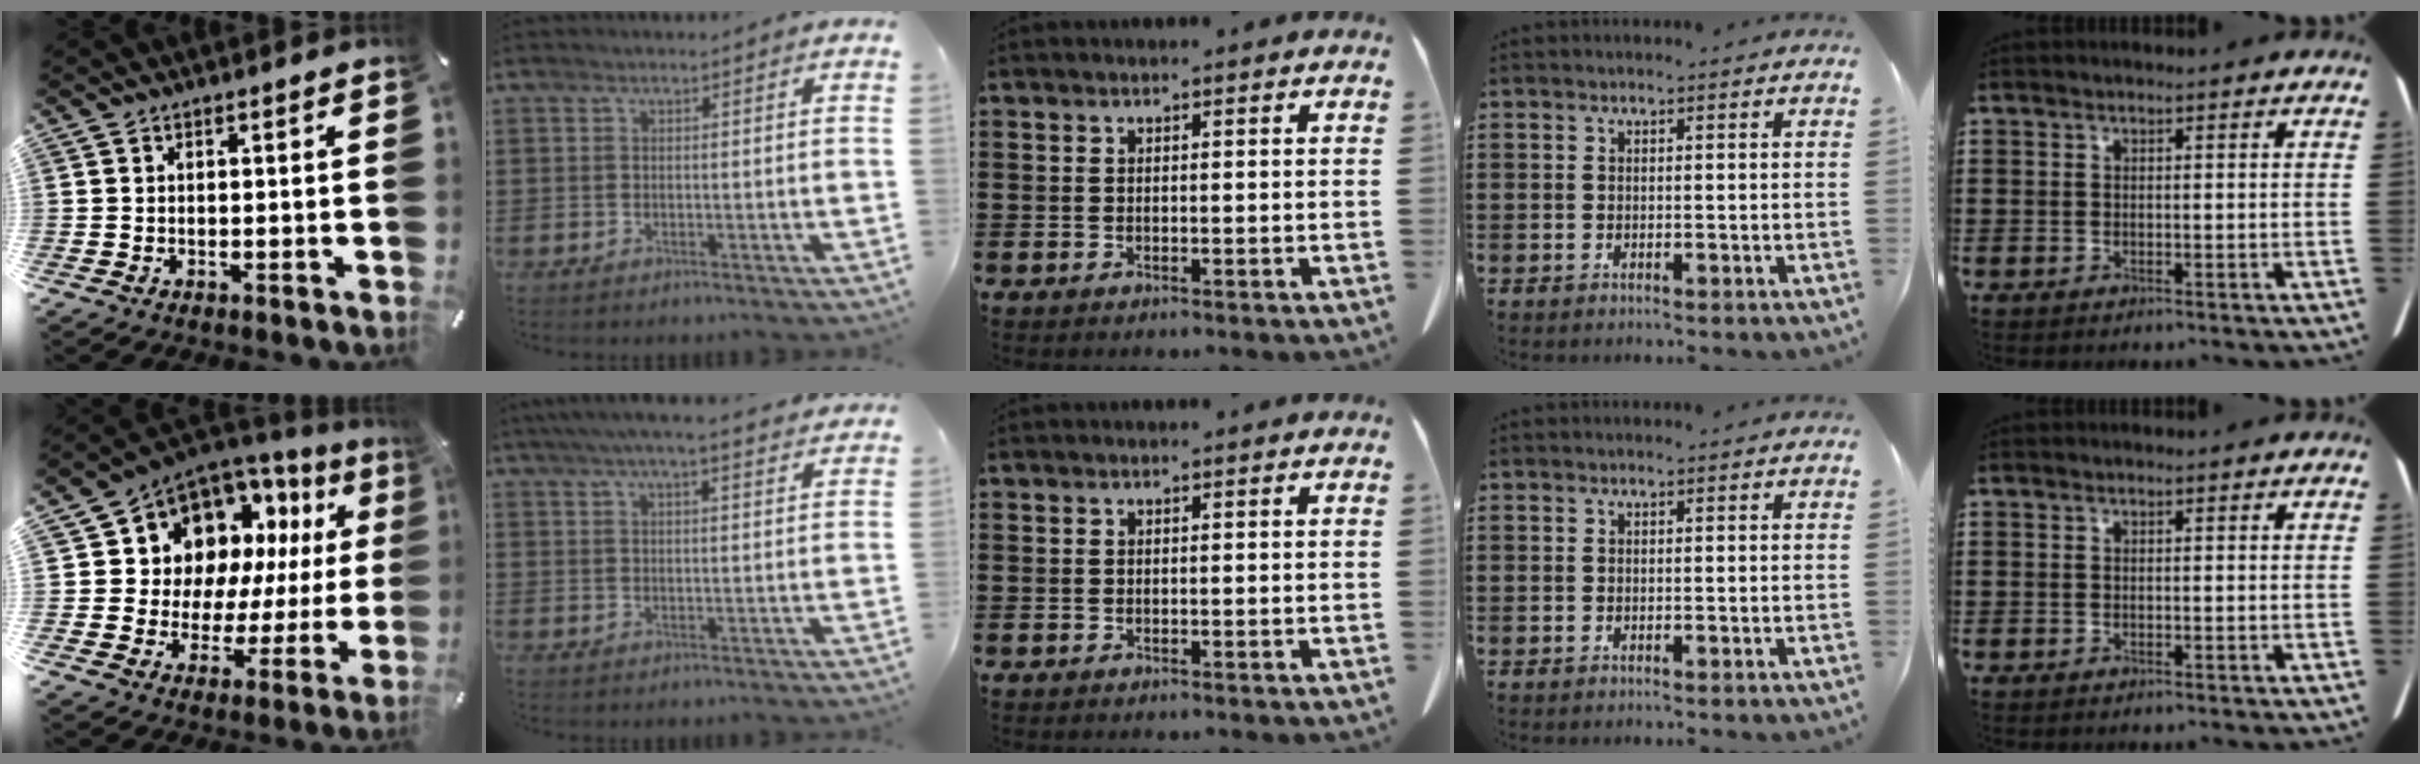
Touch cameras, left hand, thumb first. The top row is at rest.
{"thumb": {"total": 12.5, "force": [7.3, 9.2, 4.3], "torque": [-0.075, -0.087, 0.135]}, "index": {"total": 4.9, "force": [4.1, 0.2, 2.7], "torque": [-0.064, -0.007, 0.073]}}